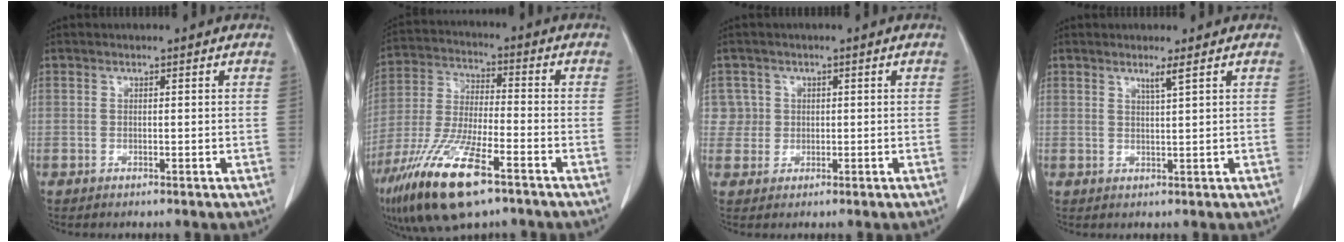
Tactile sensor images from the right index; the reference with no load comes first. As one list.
[{"total": 15.5, "force": [-9.1, 3.3, 12.0], "torque": [-0.253, -0.031, -0.167]}, {"total": 3.2, "force": [0.9, 3.1, -0.4], "torque": [0.028, 0.007, 0.012]}, {"total": 1.7, "force": [1.2, -0.5, 1.1], "torque": [-0.024, -0.009, 0.024]}]